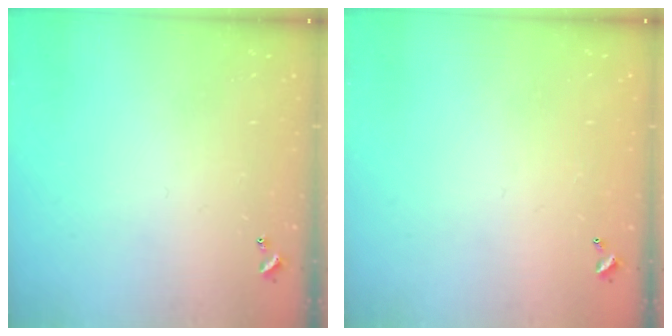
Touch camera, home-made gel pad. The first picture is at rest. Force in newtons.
{"total": 2.9, "press": 2.9, "slide": 0.1}